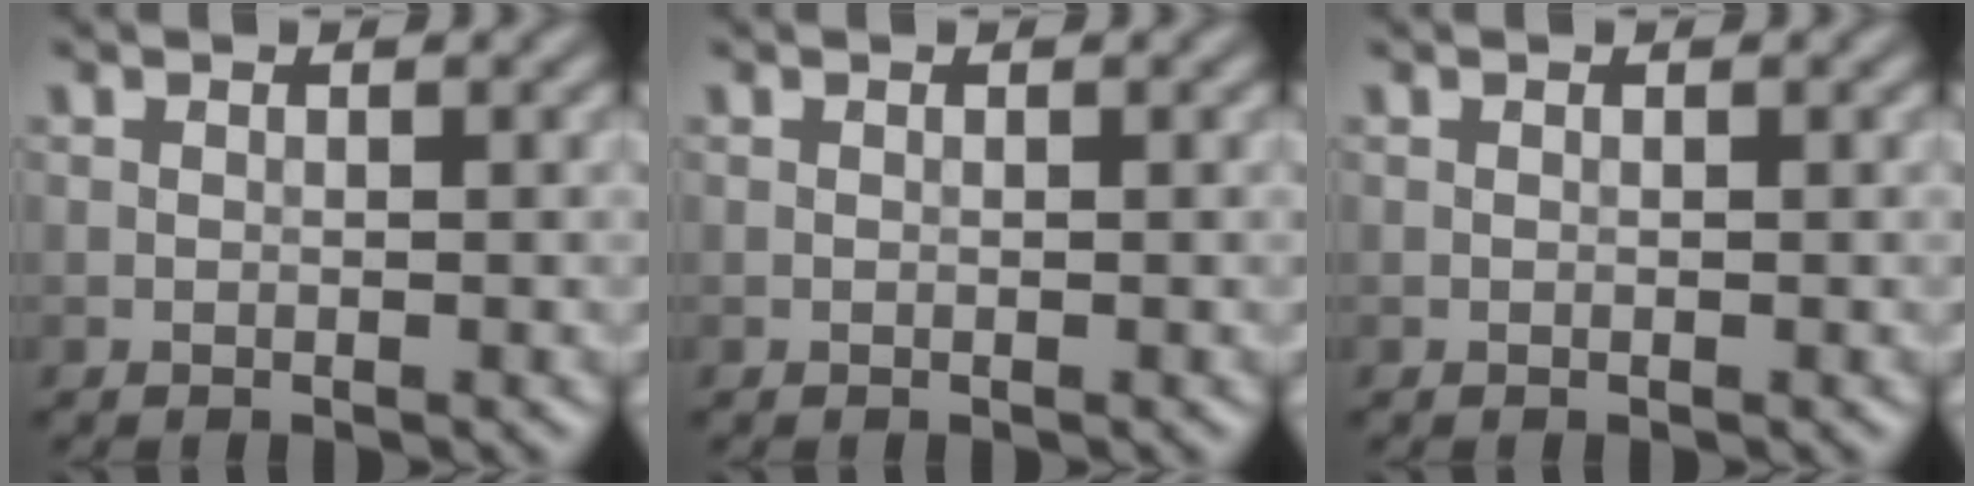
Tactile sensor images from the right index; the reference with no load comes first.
{"total": 0.0}
{"total": 0.0}